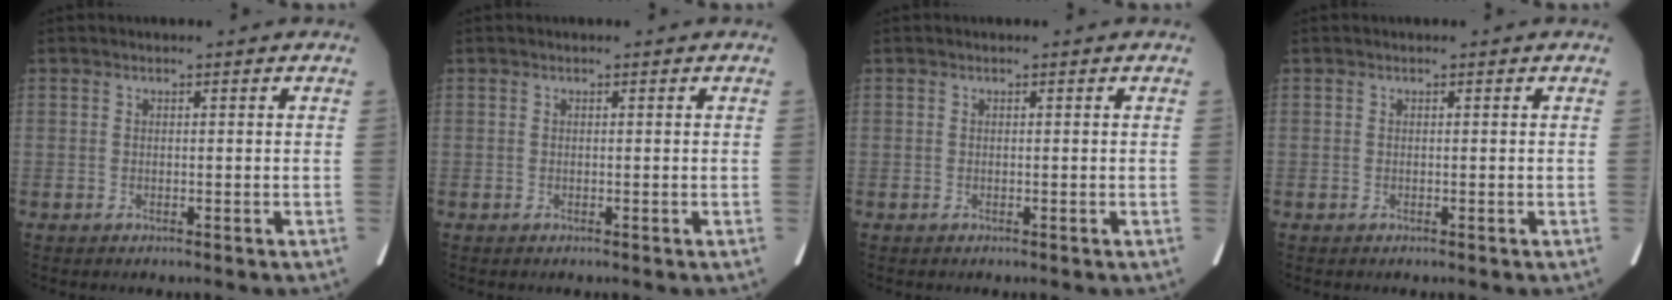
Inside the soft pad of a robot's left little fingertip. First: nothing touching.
{"total": 0.0}
{"total": 0.0}
{"total": 0.0}